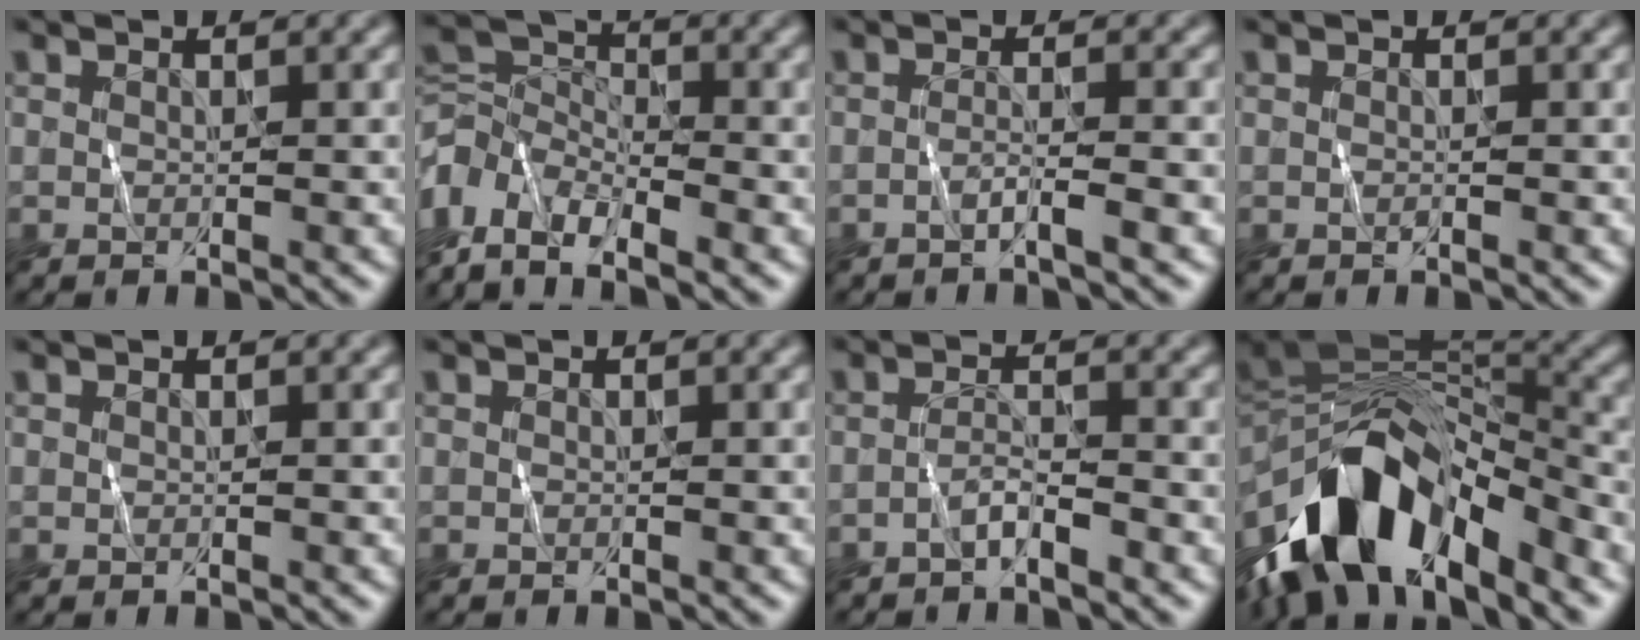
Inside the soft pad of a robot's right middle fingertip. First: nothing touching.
{"total": 7.5, "force": [-4.5, 4.3, 4.1], "torque": [-0.086, 0.003, -0.103]}
{"total": 1.8, "force": [-1.0, 0.1, 1.5], "torque": [-0.019, 0.007, -0.026]}
{"total": 0.0}
{"total": 0.0}
{"total": 0.0}
{"total": 1.7, "force": [-1.3, 0.2, 1.1], "torque": [-0.018, 0.009, -0.029]}
{"total": 13.3, "force": [-8.0, 6.0, 8.7], "torque": [-0.147, 0.009, -0.133]}